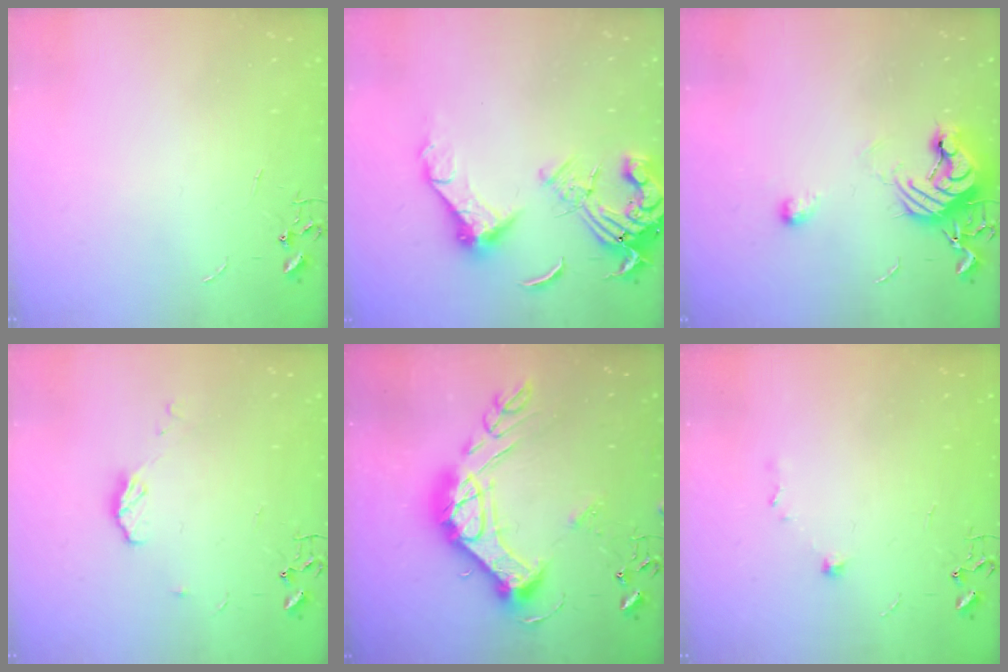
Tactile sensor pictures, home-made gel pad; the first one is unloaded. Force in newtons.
{"total": 15.8, "press": 15.7, "slide": 1.9}
{"total": 11.3, "press": 11.3, "slide": 0.9}
{"total": 6.5, "press": 6.4, "slide": 0.4}
{"total": 22.5, "press": 22.4, "slide": 1.7}
{"total": 5.6, "press": 5.2, "slide": 1.9}